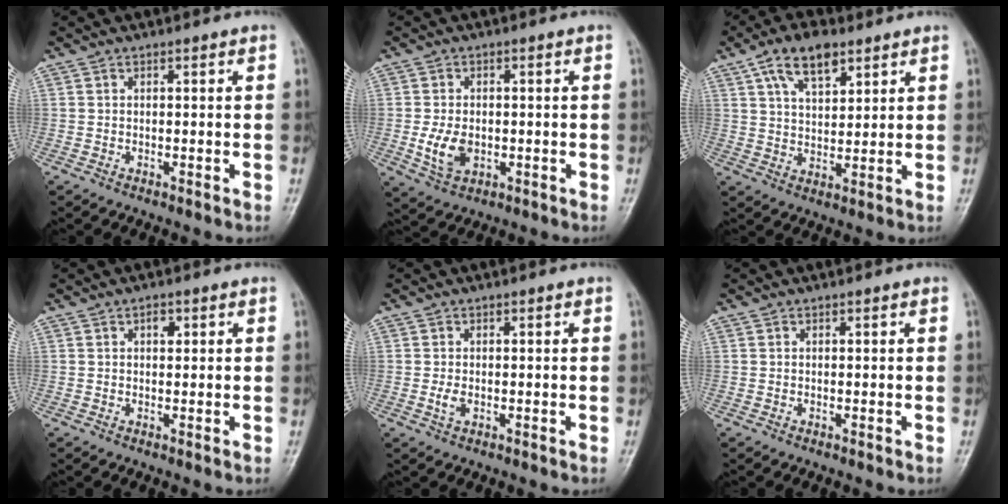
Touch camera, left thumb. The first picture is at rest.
{"total": 5.9, "force": [-0.9, 4.0, 4.2], "torque": [-0.072, -0.003, -0.010]}
{"total": 9.0, "force": [5.1, 4.3, 6.0], "torque": [-0.090, -0.018, 0.092]}
{"total": 1.6, "force": [0.7, 1.0, 1.1], "torque": [-0.012, 0.001, 0.009]}
{"total": 1.6, "force": [-0.2, 1.0, 1.2], "torque": [-0.027, -0.003, -0.006]}
{"total": 0.0}